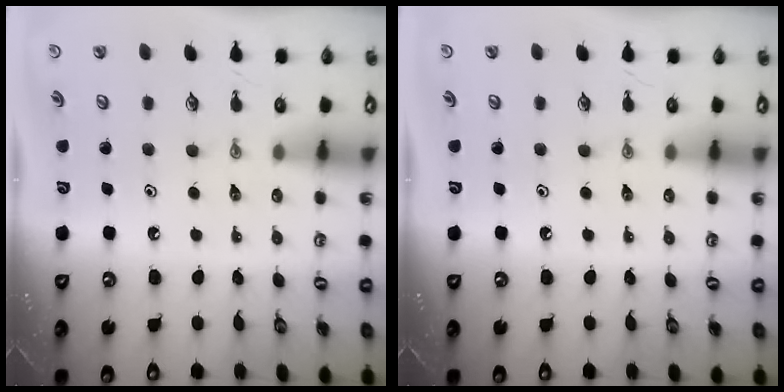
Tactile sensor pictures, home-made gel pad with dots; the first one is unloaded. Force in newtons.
{"total": 0.0}